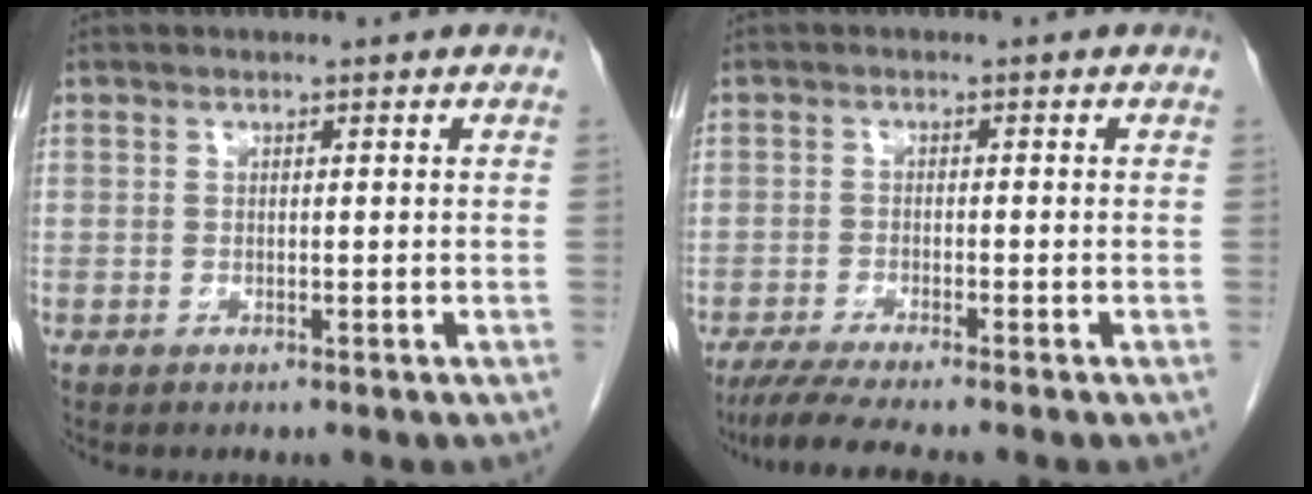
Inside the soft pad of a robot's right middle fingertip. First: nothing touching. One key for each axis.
{"total": 6.4, "fx": -5.4, "fy": -0.7, "fz": 3.4, "tx": -0.053, "ty": -0.022, "tz": -0.090}